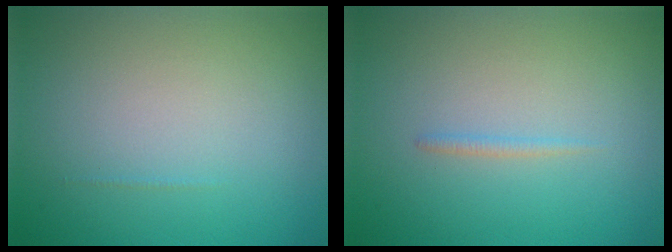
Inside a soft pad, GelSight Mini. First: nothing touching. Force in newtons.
{"total": 0.6, "press": 0.6, "slide": 0.0}